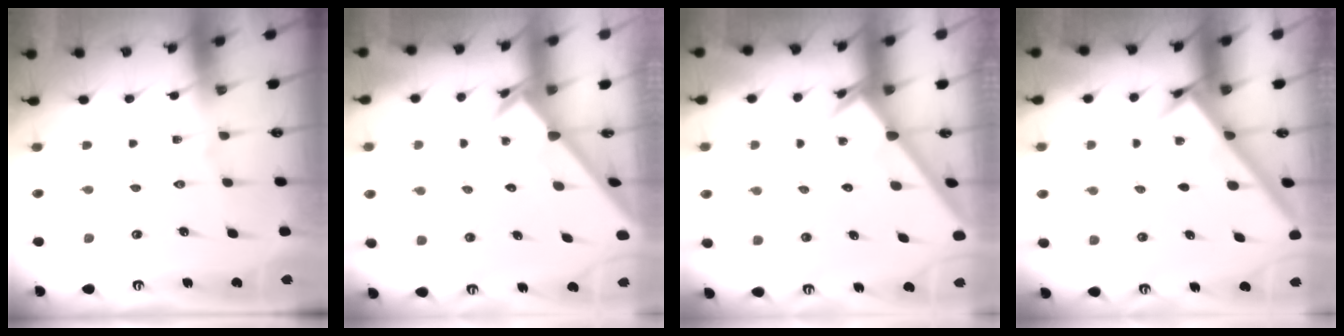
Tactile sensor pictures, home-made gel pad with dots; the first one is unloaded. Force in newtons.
{"total": 2.6, "press": 2.6, "slide": 0.2}
{"total": 2.6, "press": 2.6, "slide": 0.1}
{"total": 3.0, "press": 3.0, "slide": 0.2}